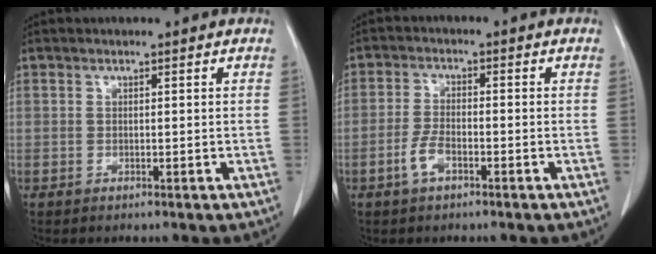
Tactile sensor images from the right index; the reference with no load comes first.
{"total": 3.7, "force": [-1.9, 1.3, 2.9], "torque": [-0.062, 0.002, -0.037]}